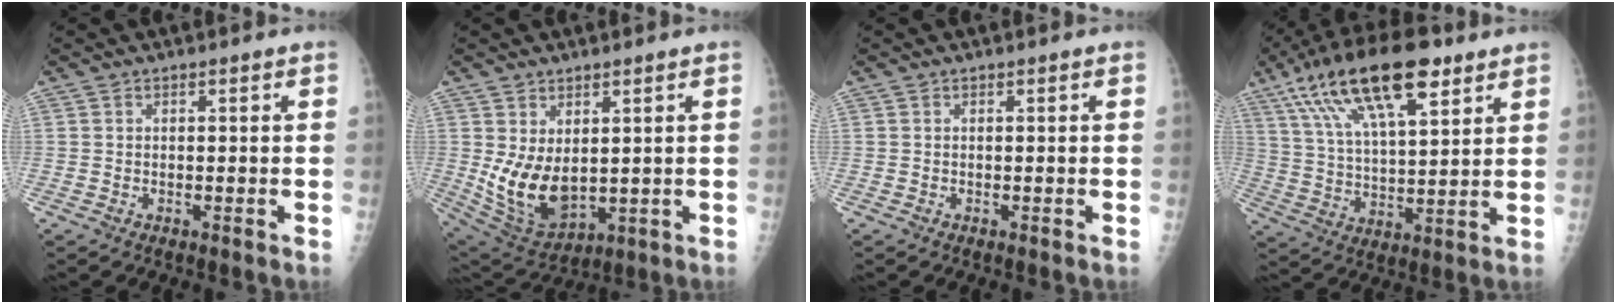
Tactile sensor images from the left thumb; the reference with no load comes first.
{"total": 10.6, "force": [1.3, 6.3, 8.5], "torque": [-0.138, -0.026, 0.049]}
{"total": 0.0}
{"total": 20.6, "force": [11.4, 7.3, 15.4], "torque": [-0.261, -0.014, 0.204]}